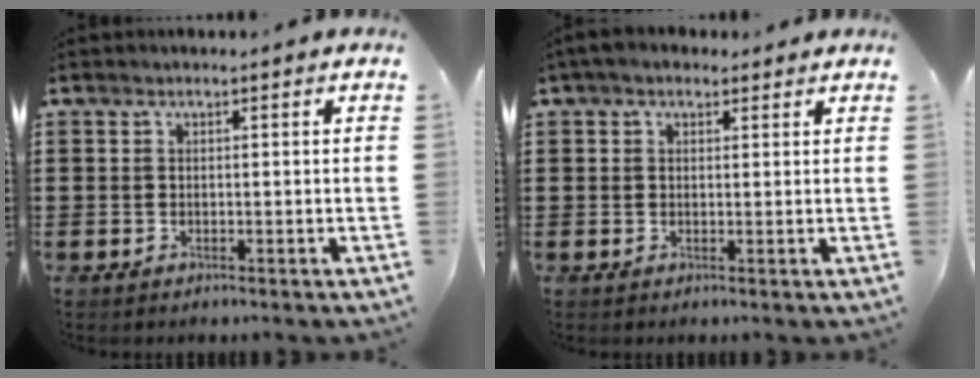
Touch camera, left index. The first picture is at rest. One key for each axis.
{"total": 2.6, "fx": 2.0, "fy": 1.3, "fz": 1.1, "tx": -0.028, "ty": 0.006, "tz": 0.037}